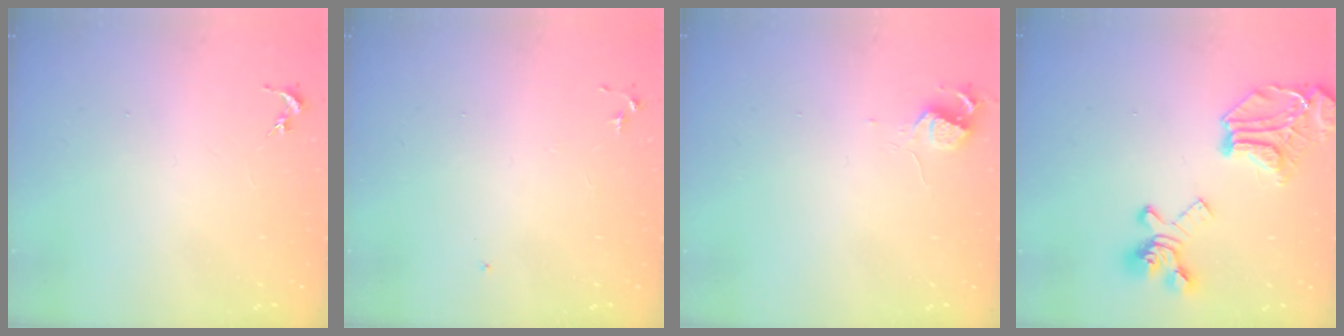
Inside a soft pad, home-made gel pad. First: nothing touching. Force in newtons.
{"total": 4.9, "press": 4.8, "slide": 0.6}
{"total": 5.9, "press": 5.9, "slide": 0.8}
{"total": 22.2, "press": 22.1, "slide": 2.3}